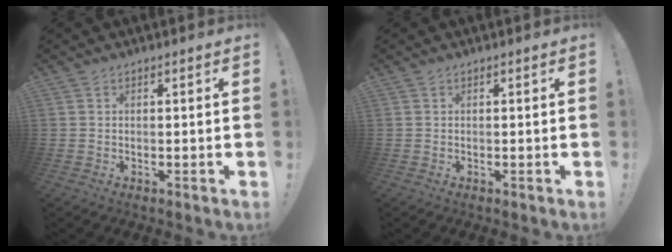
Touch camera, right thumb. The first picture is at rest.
{"total": 0.0}